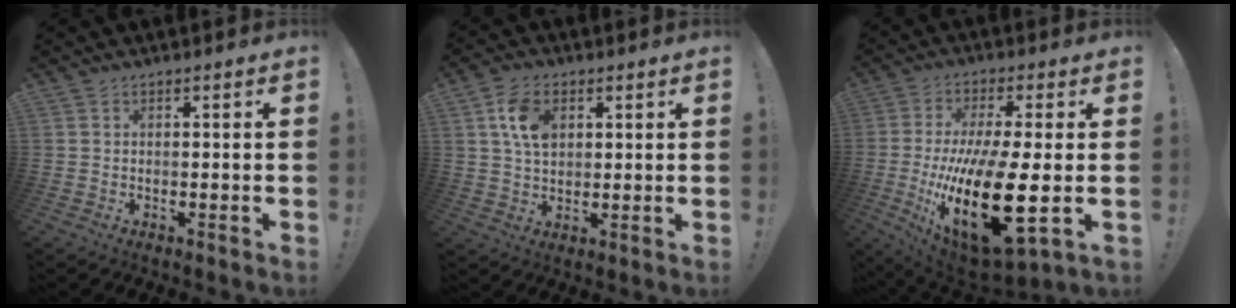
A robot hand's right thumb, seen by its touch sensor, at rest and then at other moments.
{"total": 9.2, "force": [2.9, 6.2, 6.2], "torque": [-0.105, 0.004, 0.057]}
{"total": 23.7, "force": [-4.5, 8.3, 21.8], "torque": [-0.421, -0.004, -0.067]}